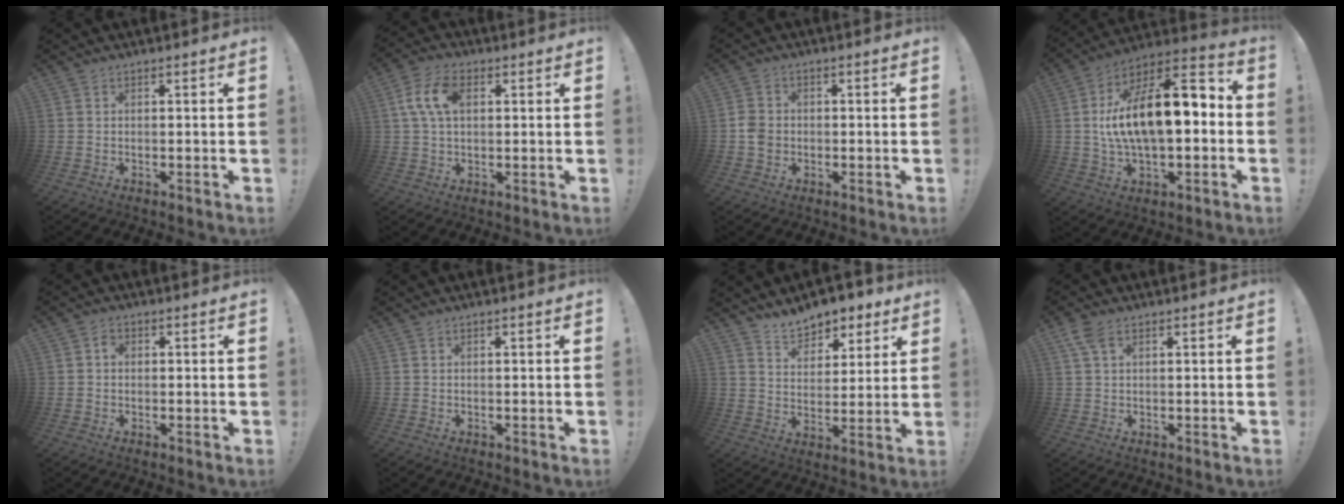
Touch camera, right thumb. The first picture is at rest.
{"total": 9.6, "force": [2.3, 6.0, 7.2], "torque": [-0.135, 0.007, 0.041]}
{"total": 4.4, "force": [-1.0, 3.8, 2.0], "torque": [-0.033, 0.010, -0.016]}
{"total": 19.8, "force": [1.2, 9.3, 17.4], "torque": [-0.282, -0.006, 0.020]}
{"total": 1.4, "force": [0.0, 1.3, 0.6], "torque": [-0.006, 0.004, -0.002]}
{"total": 0.0}
{"total": 9.2, "force": [7.6, 4.6, 2.2], "torque": [-0.037, -0.052, 0.146]}
{"total": 4.4, "force": [2.1, 2.3, 3.1], "torque": [-0.069, 0.003, 0.042]}